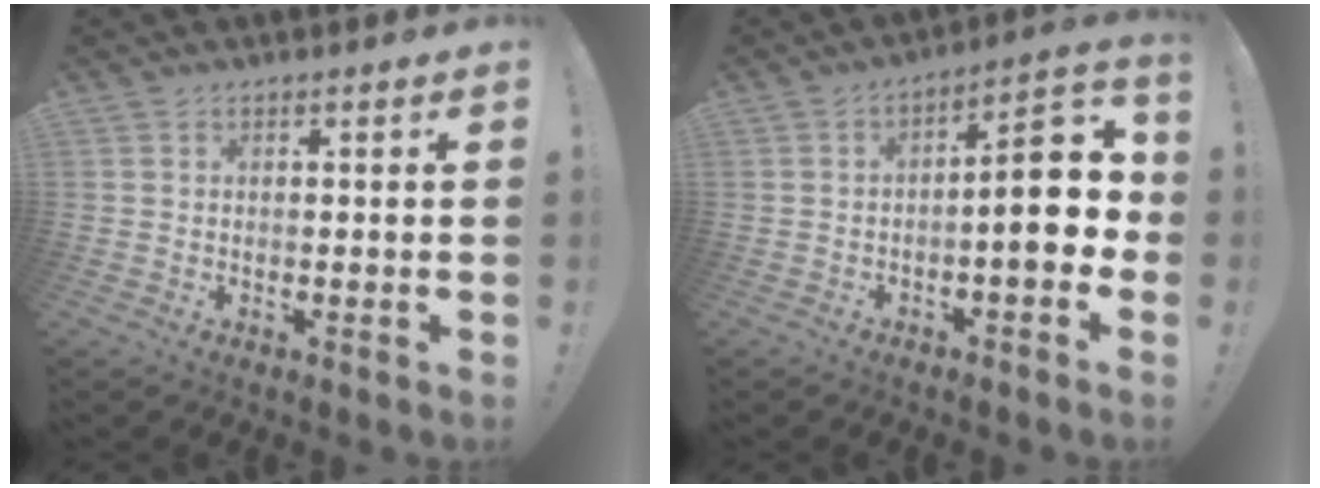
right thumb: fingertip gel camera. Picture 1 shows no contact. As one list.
[{"total": 14.4, "force": [-1.4, 5.3, 13.3], "torque": [-0.169, 0.010, -0.022]}]